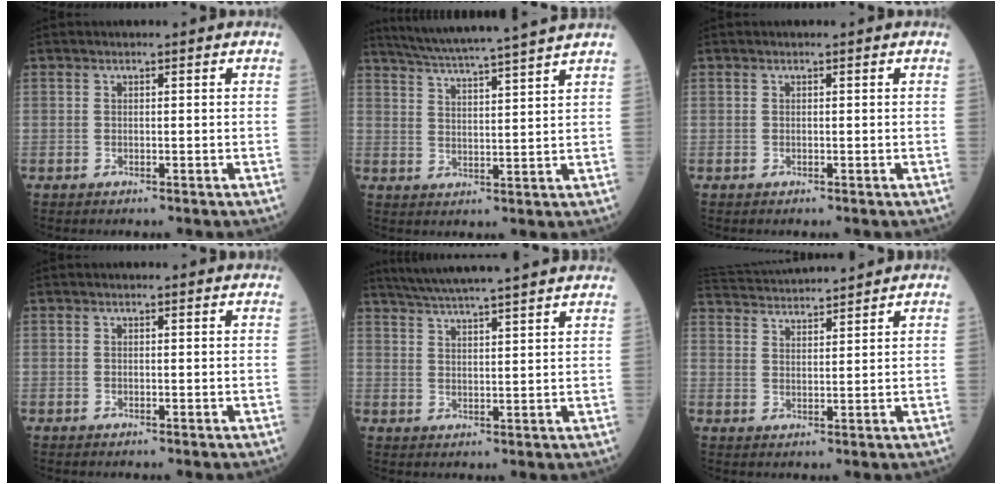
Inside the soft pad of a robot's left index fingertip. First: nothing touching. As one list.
[{"total": 14.4, "force": [12.9, -1.6, 6.2], "torque": [-0.112, -0.005, 0.186]}, {"total": 0.0}, {"total": 0.9, "force": [0.9, 0.1, 0.1], "torque": [-0.010, 0.002, 0.005]}, {"total": 16.7, "force": [15.0, 0.1, 7.4], "torque": [-0.133, 0.016, 0.206]}, {"total": 11.7, "force": [11.2, 0.4, 3.3], "torque": [-0.074, 0.034, 0.179]}]